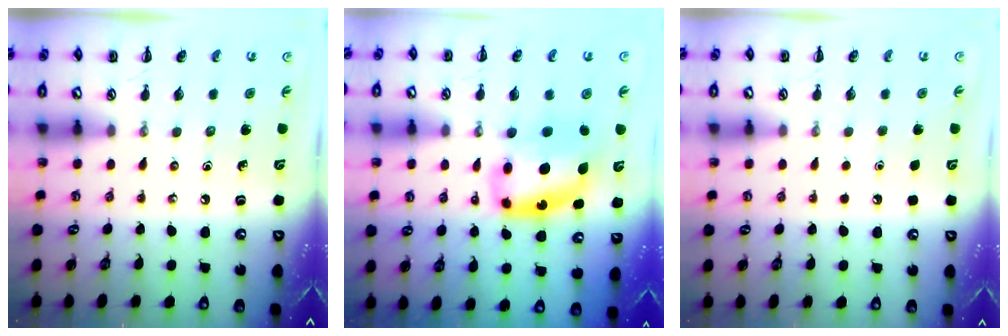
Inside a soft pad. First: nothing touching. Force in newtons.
{"total": 10.3, "press": 10.0, "slide": 2.6}
{"total": 1.6, "press": 1.6, "slide": 0.1}